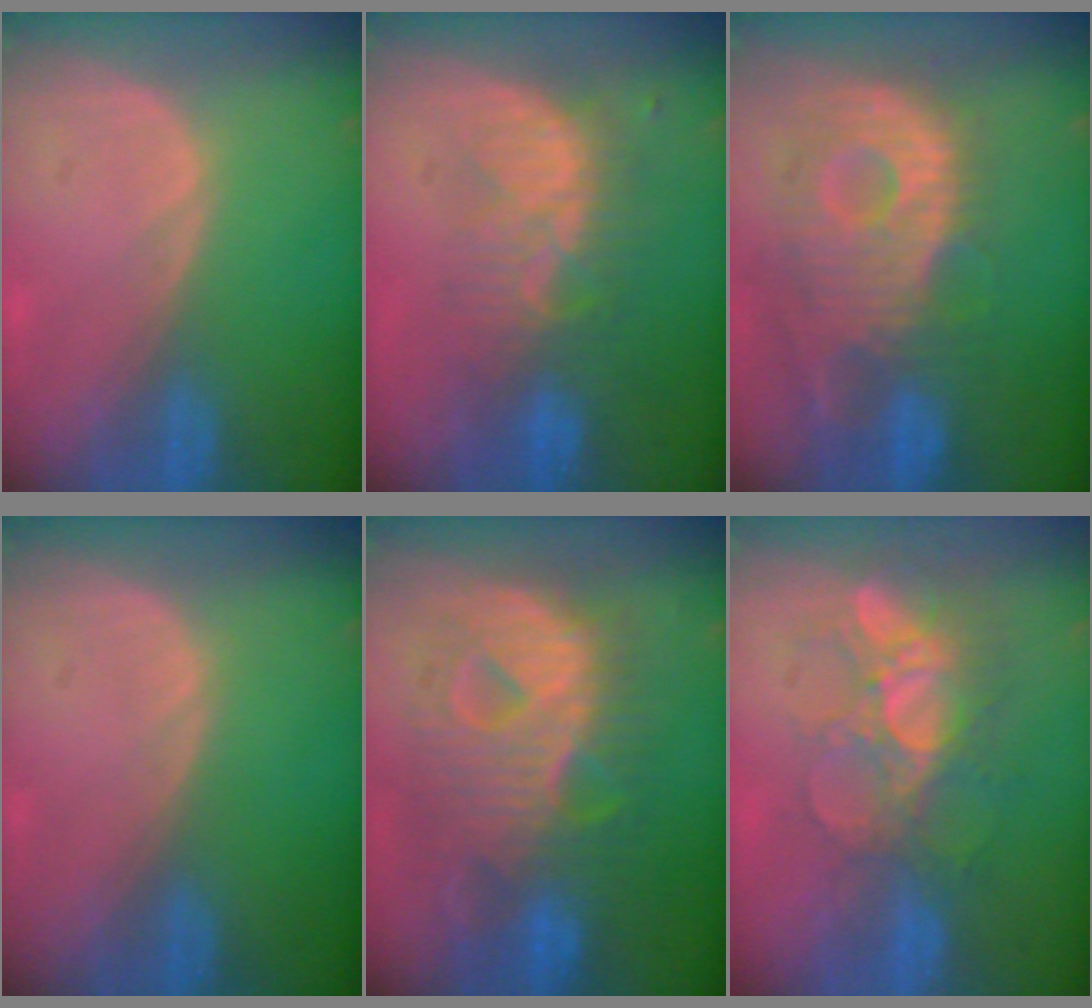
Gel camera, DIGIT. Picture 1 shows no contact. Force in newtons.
{"total": 8.1, "press": 7.5, "slide": 3.1}
{"total": 11.8, "press": 10.6, "slide": 5.3}
{"total": 0.0}
{"total": 12.7, "press": 12.7, "slide": 1.2}
{"total": 9.8, "press": 8.6, "slide": 4.7}